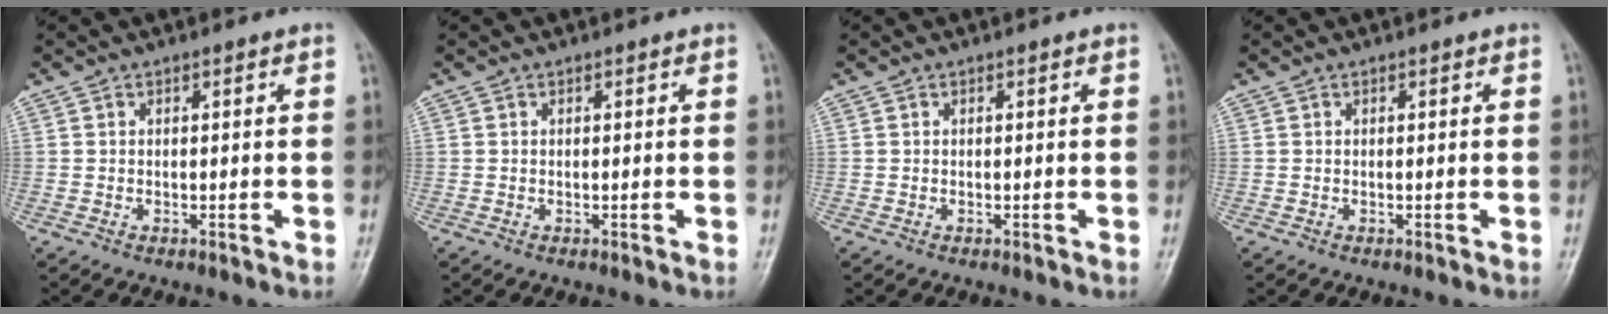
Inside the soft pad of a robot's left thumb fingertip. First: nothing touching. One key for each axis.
{"total": 0.0}
{"total": 0.0}
{"total": 0.0}